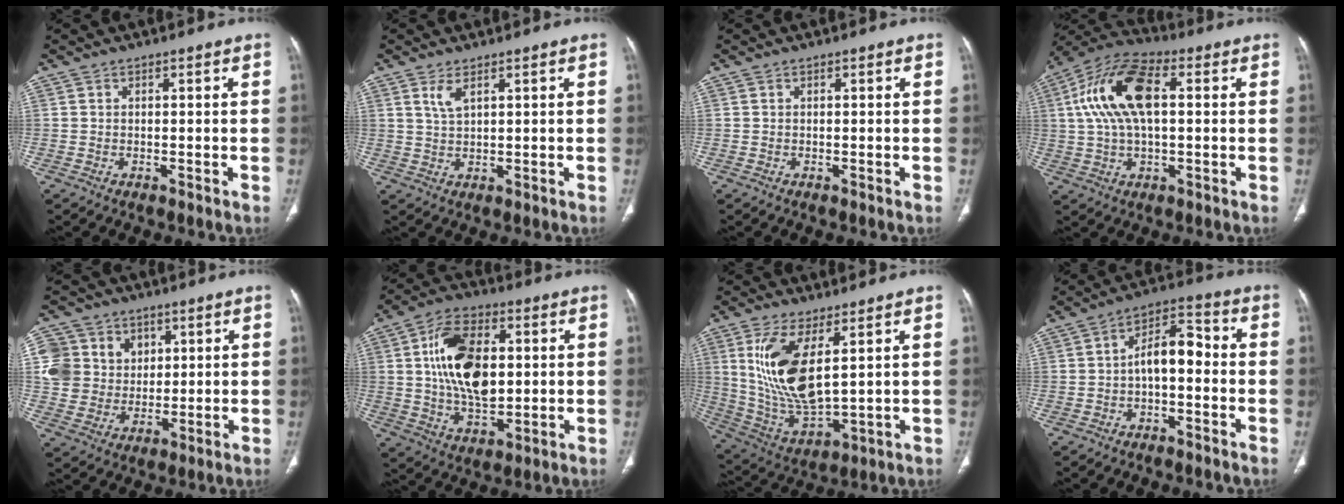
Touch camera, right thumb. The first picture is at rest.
{"total": 2.9, "force": [1.7, 1.1, 2.1], "torque": [-0.045, -0.007, 0.042]}
{"total": 0.0}
{"total": 15.3, "force": [2.7, 7.5, 13.0], "torque": [-0.260, 0.029, 0.048]}
{"total": 12.1, "force": [3.5, 11.0, 3.7], "torque": [-0.040, 0.005, 0.071]}
{"total": 16.5, "force": [2.5, 9.4, 13.3], "torque": [-0.216, -0.003, 0.044]}
{"total": 15.4, "force": [4.6, 6.2, 13.3], "torque": [-0.267, -0.029, 0.108]}
{"total": 8.2, "force": [-1.0, 4.3, 6.9], "torque": [-0.099, 0.040, -0.026]}